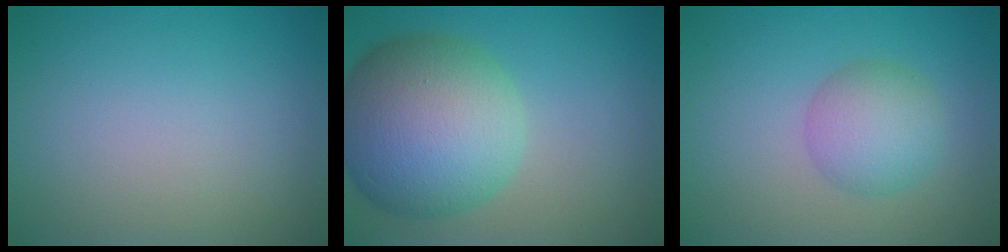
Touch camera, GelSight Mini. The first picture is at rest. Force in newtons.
{"total": 11.9, "press": 11.9, "slide": 0.6}
{"total": 3.7, "press": 3.7, "slide": 0.3}